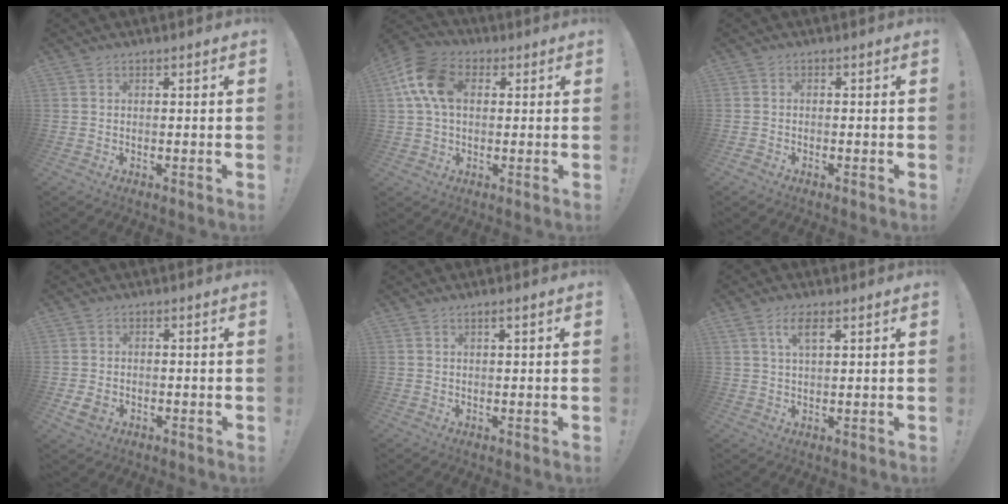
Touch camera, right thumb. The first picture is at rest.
{"total": 13.2, "force": [2.8, 9.0, 9.2], "torque": [-0.177, 0.010, 0.057]}
{"total": 1.1, "force": [-0.9, 0.5, 0.3], "torque": [-0.004, 0.004, -0.017]}
{"total": 4.4, "force": [-1.4, 3.1, 2.7], "torque": [-0.045, 0.006, -0.024]}
{"total": 1.5, "force": [0.6, -0.1, 1.3], "torque": [-0.024, 0.000, 0.008]}
{"total": 4.9, "force": [2.3, 1.7, 4.0], "torque": [-0.075, 0.000, 0.039]}